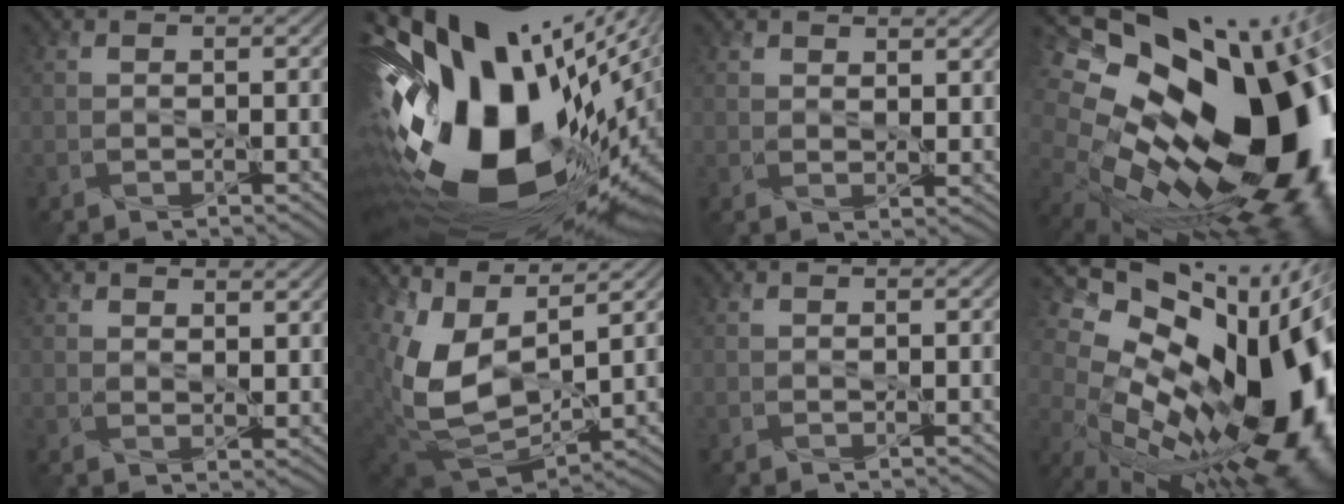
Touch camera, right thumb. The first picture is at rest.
{"total": 22.3, "force": [1.4, 11.0, 19.4], "torque": [-0.350, -0.044, 0.030]}
{"total": 2.7, "force": [2.1, 1.2, 1.2], "torque": [-0.025, -0.001, 0.042]}
{"total": 21.3, "force": [2.7, 13.4, 16.3], "torque": [-0.301, -0.006, 0.058]}
{"total": 3.0, "force": [2.3, 1.4, 1.4], "torque": [-0.030, -0.002, 0.046]}
{"total": 10.4, "force": [3.8, 5.6, 7.9], "torque": [-0.188, -0.002, 0.082]}
{"total": 0.0}
{"total": 20.9, "force": [0.9, 12.0, 17.1], "torque": [-0.260, -0.011, 0.025]}